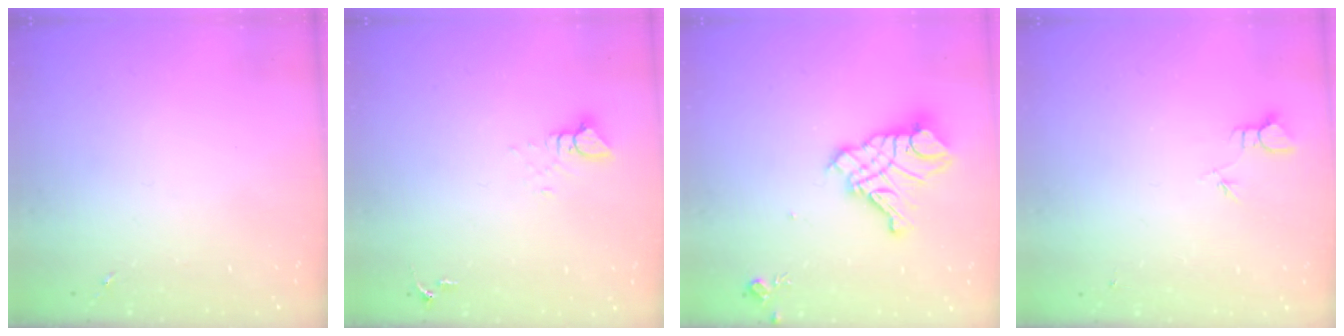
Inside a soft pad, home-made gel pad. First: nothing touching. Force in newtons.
{"total": 3.7, "press": 3.7, "slide": 0.1}
{"total": 14.3, "press": 14.2, "slide": 1.6}
{"total": 2.3, "press": 2.3, "slide": 0.1}